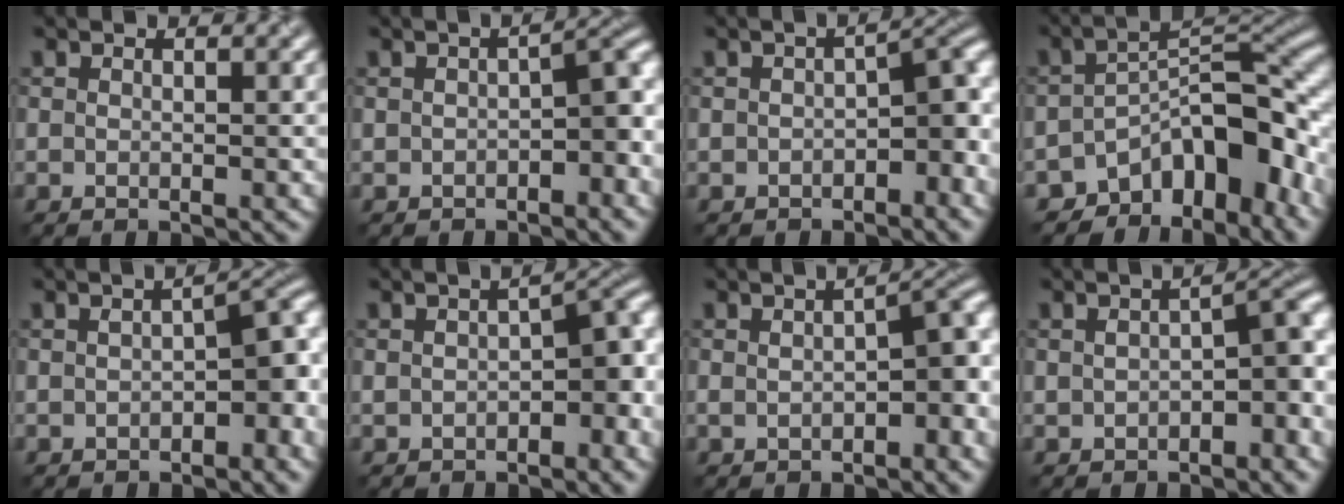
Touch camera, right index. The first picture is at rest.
{"total": 3.8, "force": [-1.3, 1.8, 3.1], "torque": [-0.032, 0.010, -0.024]}
{"total": 4.7, "force": [-1.6, 2.5, 3.7], "torque": [-0.030, 0.007, -0.030]}
{"total": 9.2, "force": [-5.9, 4.5, 5.4], "torque": [-0.047, 0.006, -0.106]}
{"total": 5.4, "force": [-1.1, 2.6, 4.6], "torque": [-0.046, 0.009, -0.020]}
{"total": 5.4, "force": [-1.4, 2.8, 4.4], "torque": [-0.039, 0.008, -0.026]}
{"total": 5.1, "force": [-0.7, 2.1, 4.6], "torque": [-0.052, 0.007, -0.011]}
{"total": 4.9, "force": [-1.4, 2.4, 4.1], "torque": [-0.043, 0.010, -0.025]}